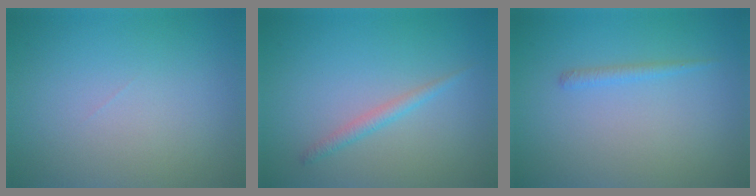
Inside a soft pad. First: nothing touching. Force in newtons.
{"total": 1.3, "press": 1.3, "slide": 0.1}
{"total": 0.9, "press": 0.9, "slide": 0.1}